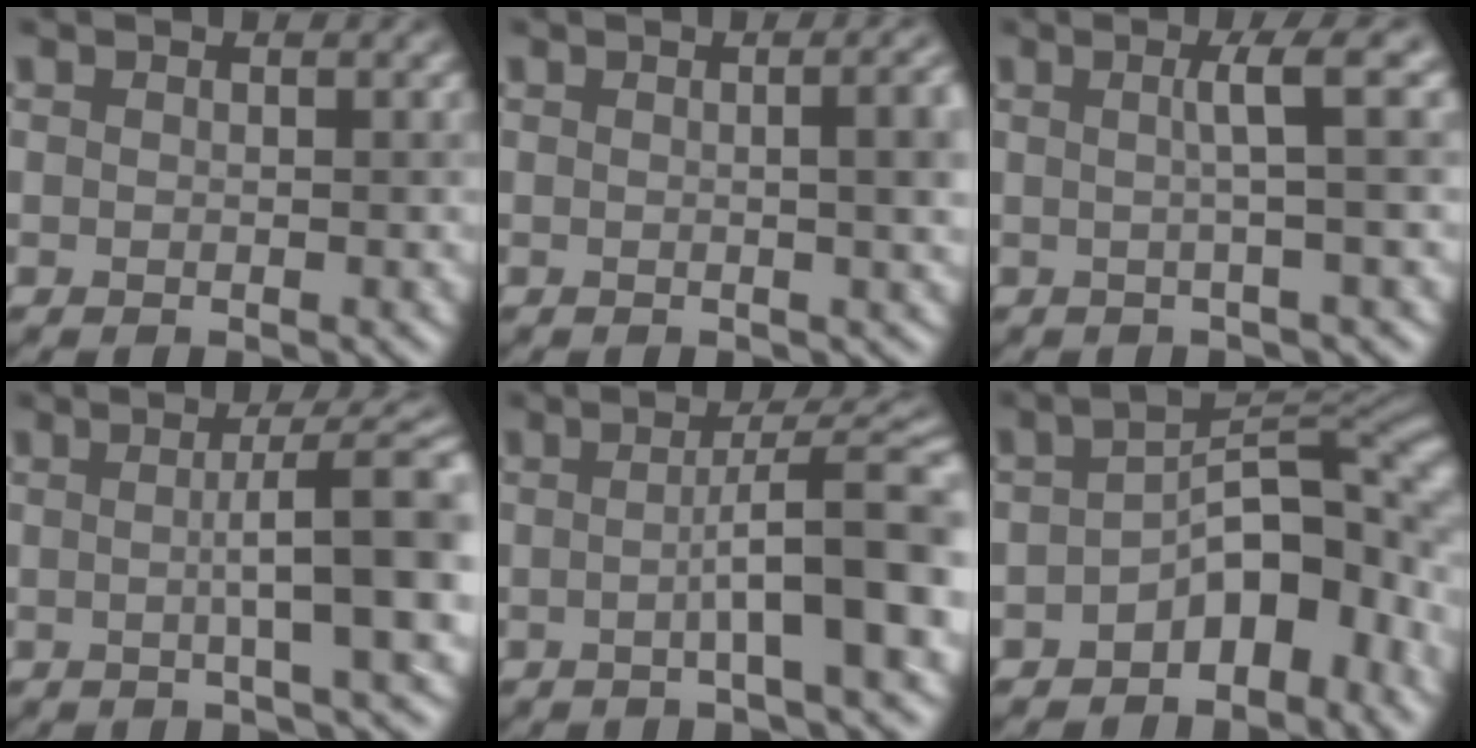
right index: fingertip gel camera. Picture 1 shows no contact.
{"total": 5.1, "force": [0.4, 1.9, 4.7], "torque": [-0.026, 0.018, 0.002]}
{"total": 3.5, "force": [0.6, 0.2, 3.5], "torque": [-0.057, 0.012, 0.004]}
{"total": 7.4, "force": [0.3, 1.1, 7.3], "torque": [-0.096, 0.014, 0.004]}
{"total": 7.5, "force": [-0.5, 1.2, 7.4], "torque": [-0.098, 0.016, -0.013]}
{"total": 7.3, "force": [-2.8, 3.8, 5.6], "torque": [-0.059, 0.019, -0.054]}